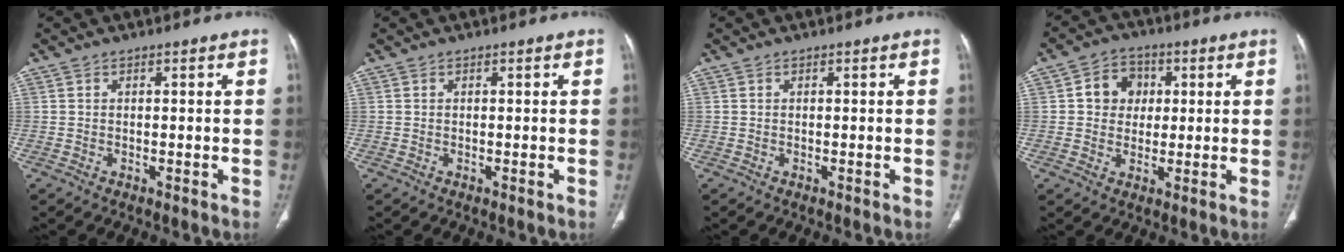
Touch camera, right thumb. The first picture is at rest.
{"total": 0.0}
{"total": 0.0}
{"total": 7.2, "force": [1.3, 6.2, 3.4], "torque": [-0.021, 0.004, 0.016]}